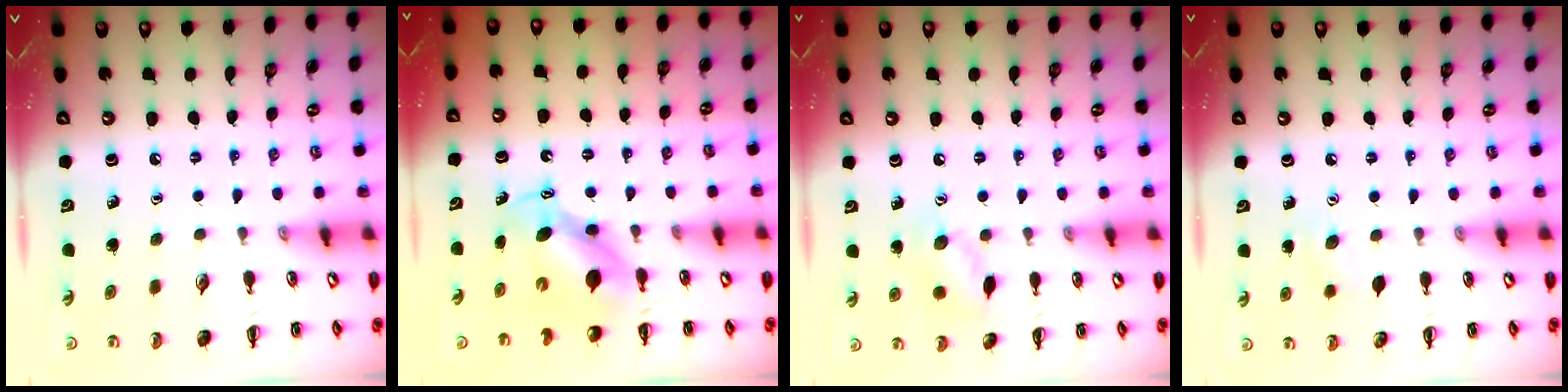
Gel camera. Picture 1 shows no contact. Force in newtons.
{"total": 6.6, "press": 6.5, "slide": 0.8}
{"total": 8.3, "press": 8.2, "slide": 0.9}
{"total": 6.8, "press": 6.6, "slide": 1.6}